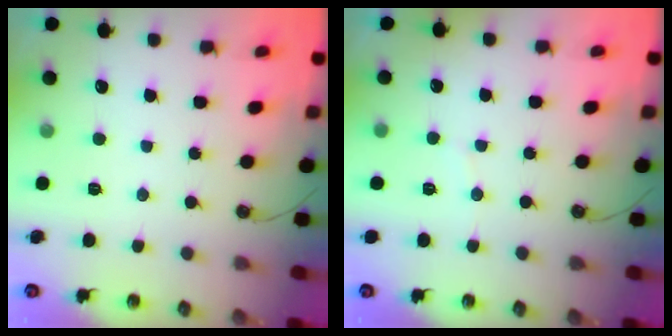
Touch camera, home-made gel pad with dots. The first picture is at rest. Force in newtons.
{"total": 2.1, "press": 2.1, "slide": 0.2}